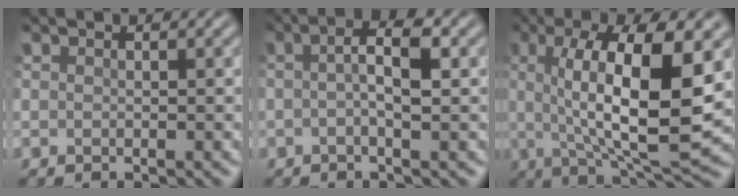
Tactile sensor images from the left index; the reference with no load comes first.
{"total": 3.4, "force": [0.0, 0.8, 3.3], "torque": [-0.062, 0.010, -0.007]}
{"total": 11.0, "force": [0.9, 2.8, 10.6], "torque": [-0.164, -0.006, 0.016]}